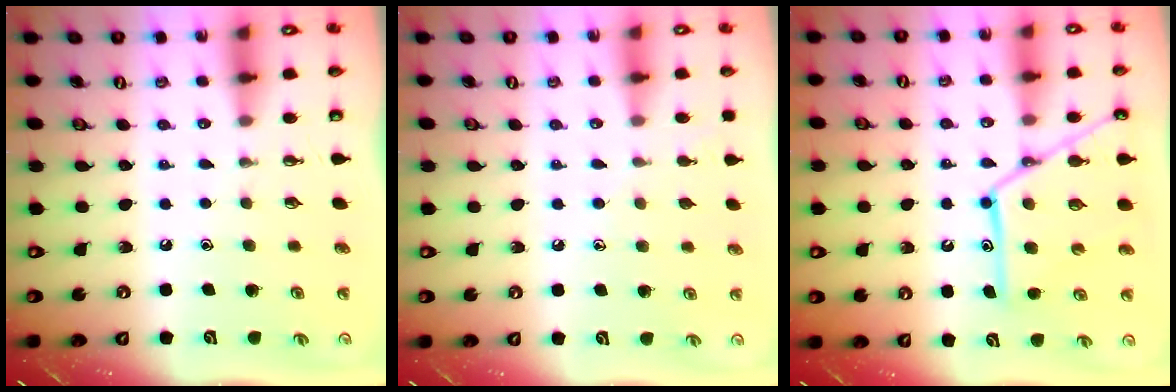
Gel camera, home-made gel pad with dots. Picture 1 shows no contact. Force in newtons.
{"total": 4.8, "press": 4.8, "slide": 0.5}
{"total": 17.2, "press": 17.2, "slide": 1.5}